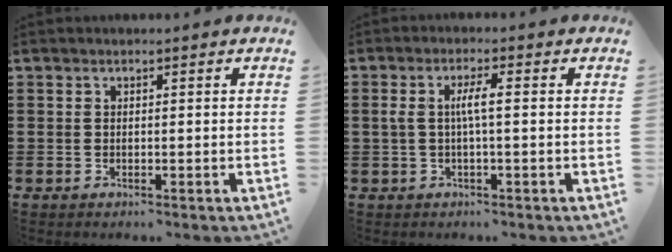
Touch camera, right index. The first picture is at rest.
{"total": 3.4, "force": [0.0, 0.6, 3.4], "torque": [-0.072, 0.000, -0.006]}